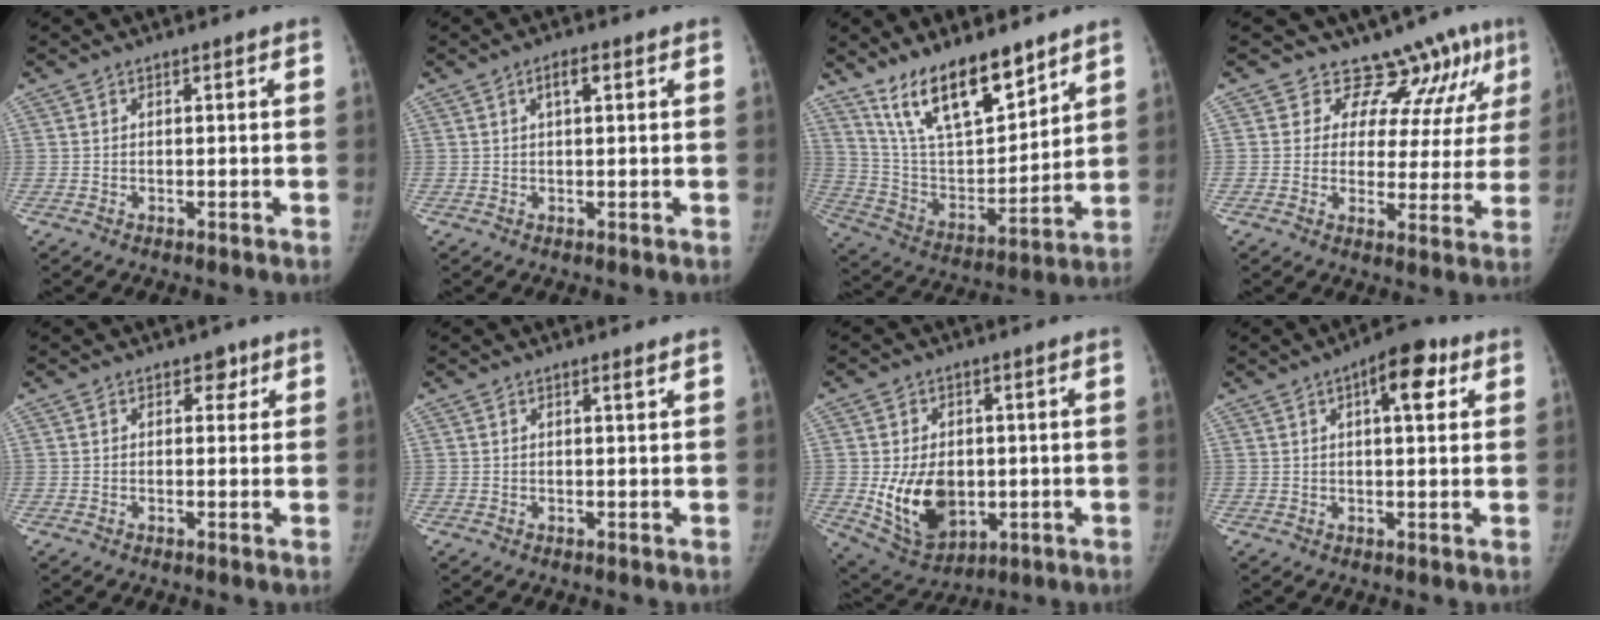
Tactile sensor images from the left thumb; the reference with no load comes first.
{"total": 2.6, "force": [1.0, 1.0, 2.2], "torque": [-0.038, 0.007, 0.018]}
{"total": 18.3, "force": [13.1, 6.7, 10.8], "torque": [-0.145, -0.074, 0.247]}
{"total": 11.5, "force": [9.4, 5.7, 3.6], "torque": [-0.005, -0.055, 0.101]}
{"total": 2.1, "force": [1.1, 1.6, 0.9], "torque": [0.007, -0.003, 0.008]}
{"total": 0.8, "force": [0.5, -0.1, 0.6], "torque": [-0.011, -0.004, 0.009]}
{"total": 13.0, "force": [-1.3, 9.2, 9.1], "torque": [-0.122, -0.011, 0.000]}
{"total": 8.1, "force": [3.3, 3.2, 6.7], "torque": [-0.076, 0.004, 0.039]}